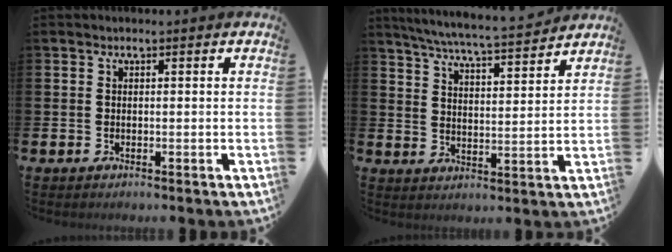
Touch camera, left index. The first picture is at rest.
{"total": 6.3, "force": [6.1, -0.2, 1.8], "torque": [-0.061, -0.043, 0.106]}